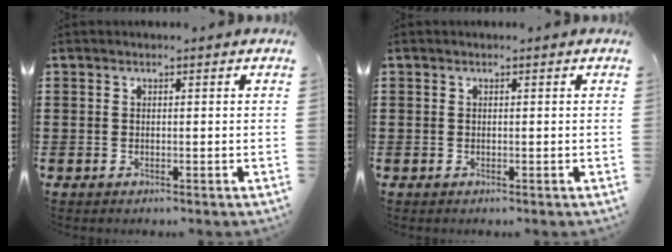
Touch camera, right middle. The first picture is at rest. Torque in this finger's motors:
{"motor_torque": [-0.12, 0.04, -0.01, 0.00]}